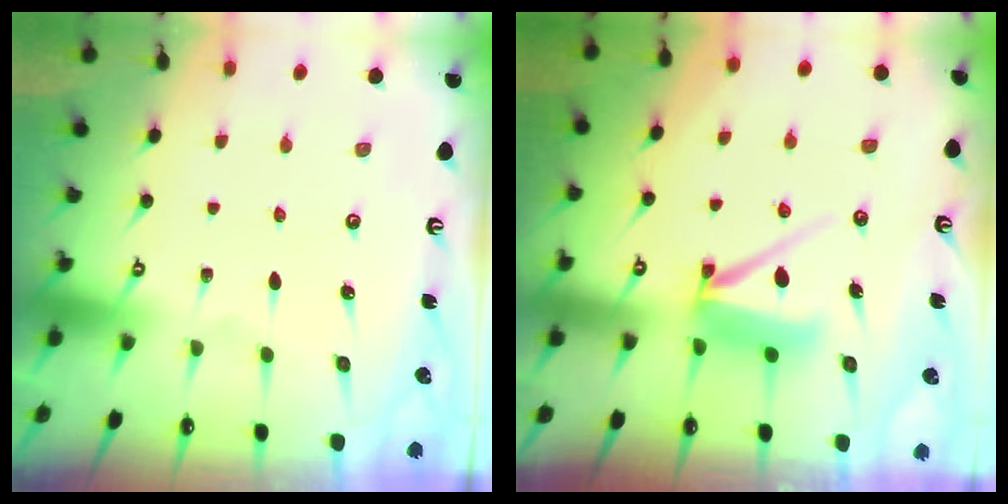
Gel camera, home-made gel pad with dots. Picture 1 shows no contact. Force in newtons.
{"total": 9.0, "press": 9.0, "slide": 0.7}